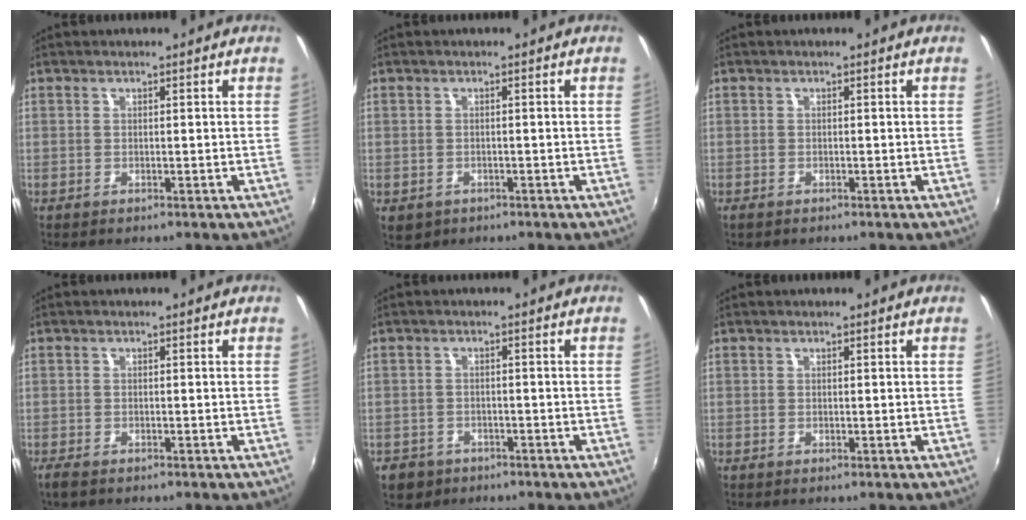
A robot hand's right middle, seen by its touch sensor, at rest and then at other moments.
{"total": 3.4, "force": [-1.5, 2.7, 1.5], "torque": [-0.034, -0.010, -0.017]}
{"total": 1.0, "force": [-0.8, 0.5, 0.3], "torque": [-0.008, -0.003, -0.014]}
{"total": 2.3, "force": [-1.8, 0.8, 1.1], "torque": [-0.026, -0.009, -0.034]}
{"total": 4.7, "force": [-2.9, 3.5, 1.3], "torque": [-0.041, -0.003, -0.044]}
{"total": 0.0}